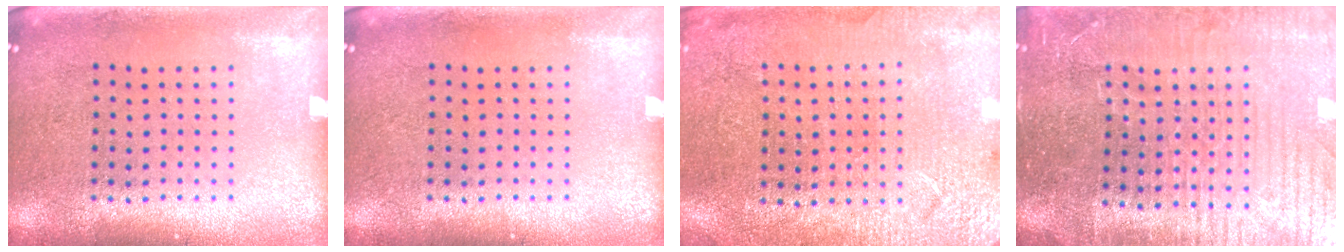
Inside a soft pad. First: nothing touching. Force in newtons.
{"total": 0.0}
{"total": 2.9, "press": 2.9, "slide": 0.3}
{"total": 4.4, "press": 4.1, "slide": 1.5}